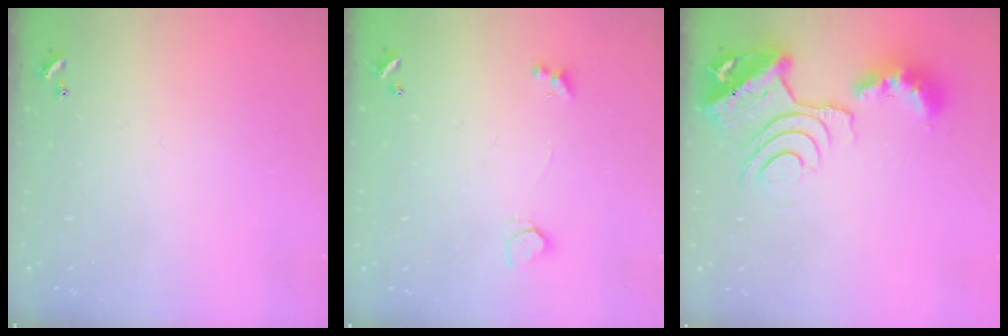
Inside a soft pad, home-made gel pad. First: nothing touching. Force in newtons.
{"total": 2.6, "press": 2.4, "slide": 1.2}
{"total": 12.7, "press": 12.7, "slide": 0.4}